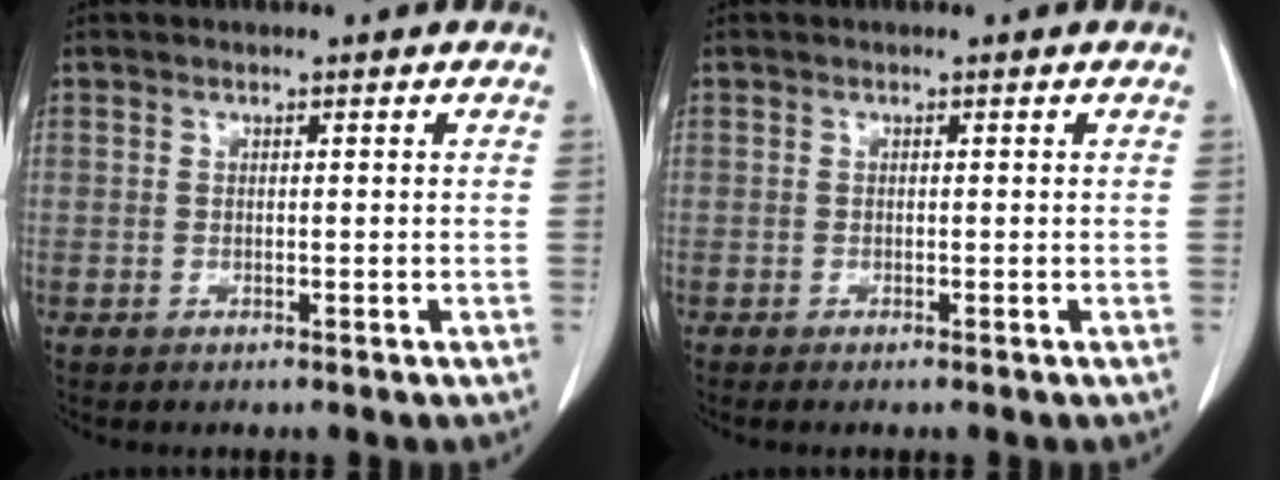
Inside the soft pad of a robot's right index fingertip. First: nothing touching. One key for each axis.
{"total": 0.6, "fx": -0.5, "fy": -0.1, "fz": 0.3, "tx": -0.006, "ty": -0.001, "tz": -0.009}